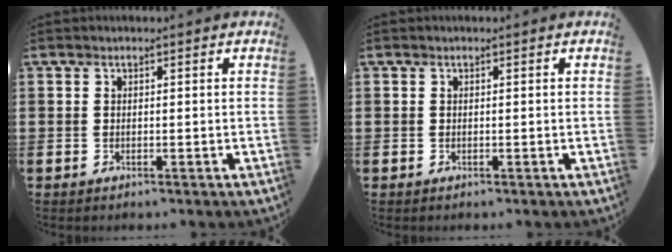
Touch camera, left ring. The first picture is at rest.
{"total": 0.0}